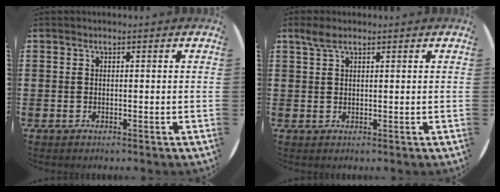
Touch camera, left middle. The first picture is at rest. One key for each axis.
{"total": 2.0, "fx": 1.4, "fy": 0.7, "fz": 1.2, "tx": -0.026, "ty": 0.005, "tz": 0.026}